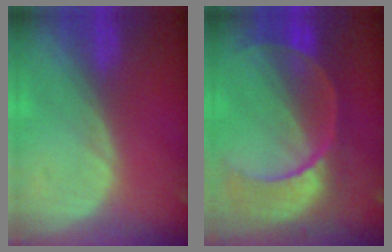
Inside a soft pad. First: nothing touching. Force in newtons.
{"total": 10.9, "press": 9.3, "slide": 5.7}